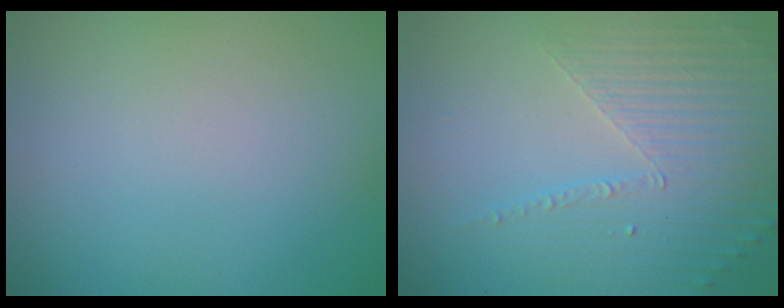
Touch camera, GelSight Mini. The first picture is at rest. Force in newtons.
{"total": 4.8, "press": 3.2, "slide": 3.6}